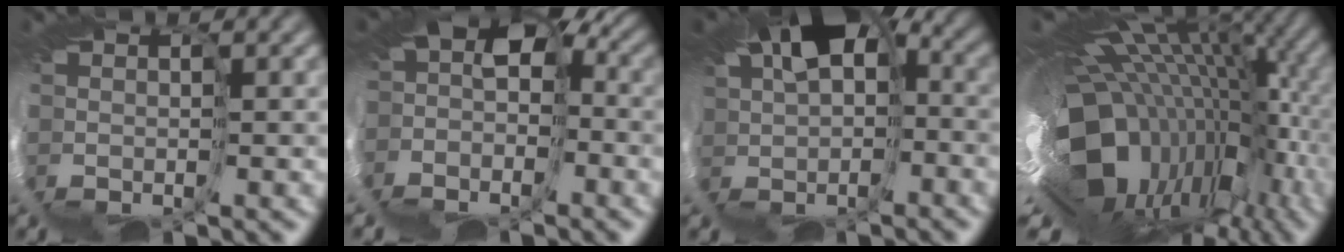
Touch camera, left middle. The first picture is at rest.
{"total": 5.4, "force": [-2.8, 3.9, 2.6], "torque": [-0.046, -0.018, -0.016]}
{"total": 7.0, "force": [2.4, 4.9, 4.4], "torque": [-0.098, -0.033, 0.080]}
{"total": 14.0, "force": [-1.5, 8.9, 10.7], "torque": [-0.164, -0.041, 0.002]}